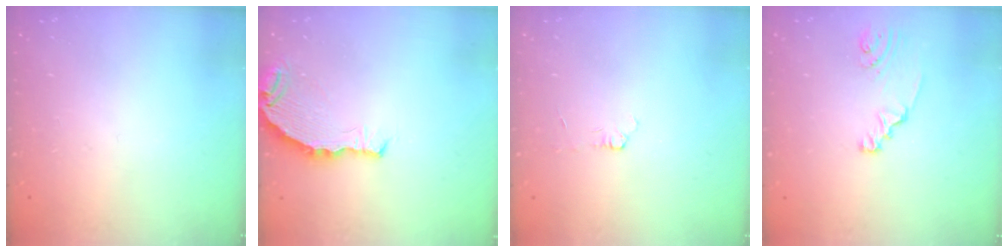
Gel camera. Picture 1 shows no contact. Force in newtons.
{"total": 7.3, "press": 6.4, "slide": 3.5}
{"total": 3.0, "press": 3.0, "slide": 0.2}
{"total": 2.3, "press": 2.3, "slide": 0.1}